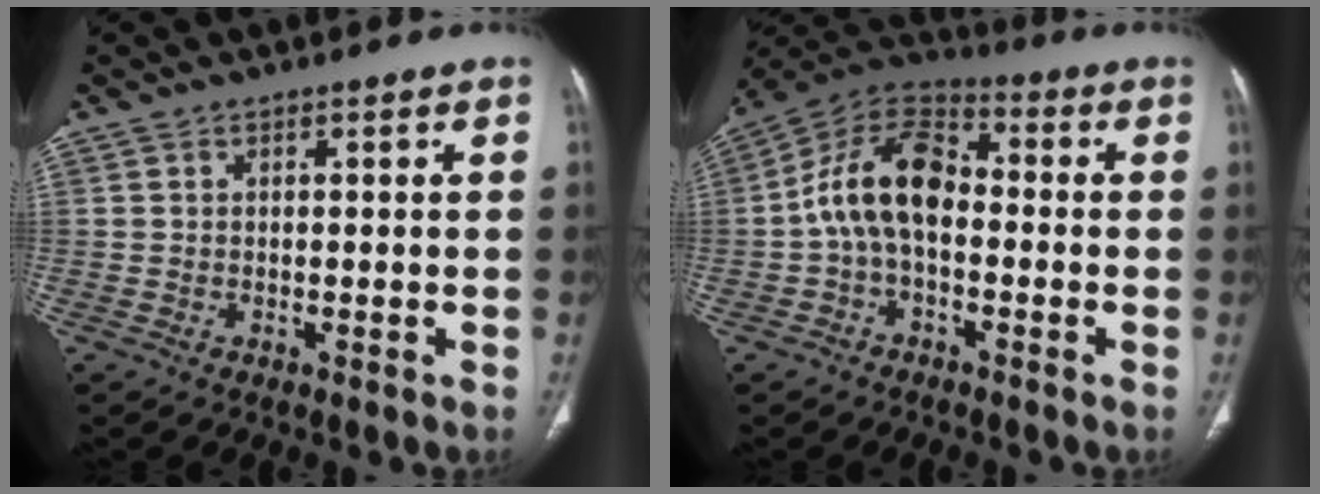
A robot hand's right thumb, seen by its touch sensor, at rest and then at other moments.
{"total": 13.0, "force": [-1.0, 7.8, 10.3], "torque": [-0.178, 0.039, -0.031]}